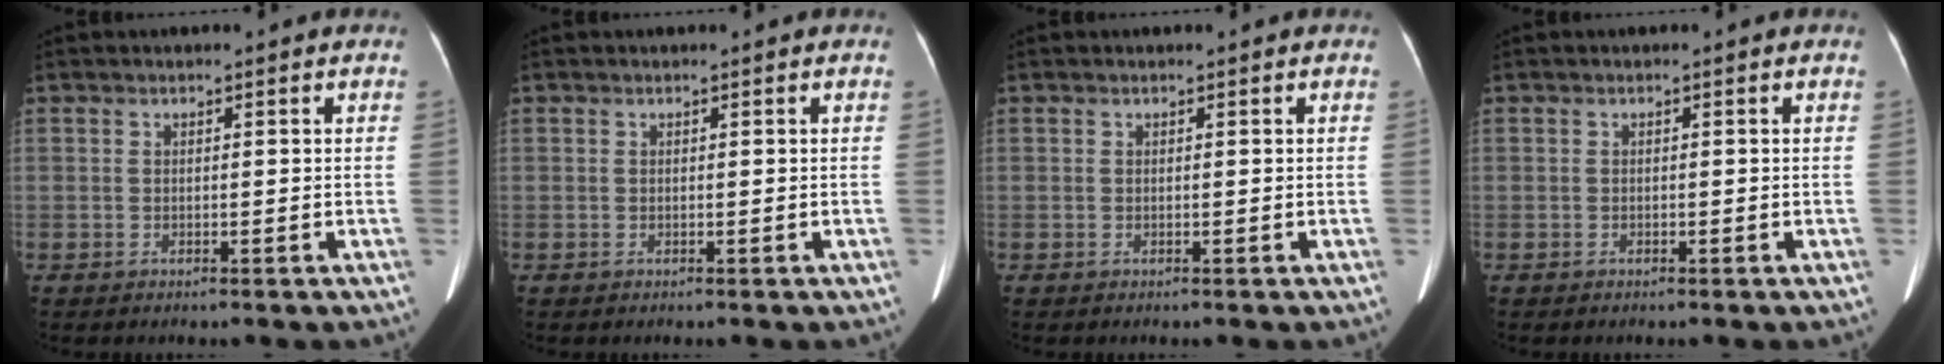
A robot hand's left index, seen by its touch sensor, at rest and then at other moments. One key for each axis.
{"total": 0.0}
{"total": 0.0}
{"total": 0.0}